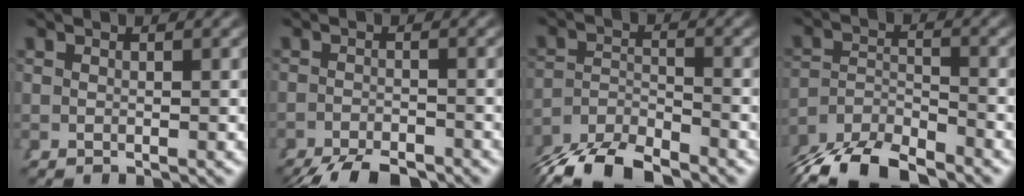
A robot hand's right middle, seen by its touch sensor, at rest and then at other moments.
{"total": 5.0, "force": [-4.7, 1.0, 1.6], "torque": [-0.009, -0.007, -0.075]}
{"total": 6.7, "force": [-5.7, 2.5, 2.4], "torque": [-0.037, -0.004, -0.098]}
{"total": 7.4, "force": [-6.1, 3.1, 2.8], "torque": [-0.053, -0.012, -0.102]}